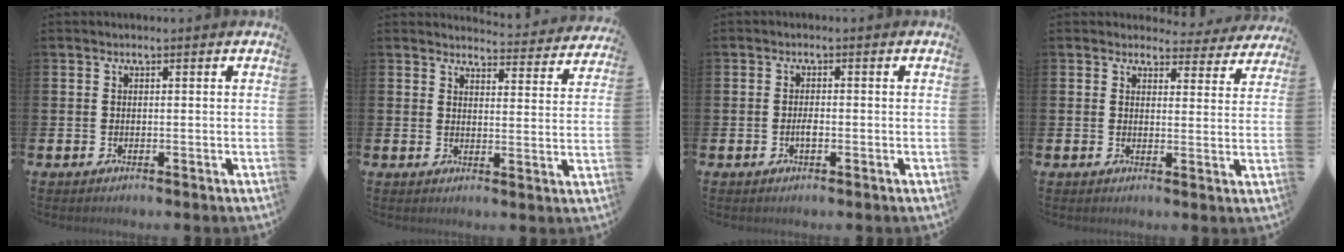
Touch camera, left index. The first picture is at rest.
{"total": 4.1, "force": [4.1, 0.4, 0.2], "torque": [-0.006, -0.032, 0.069]}
{"total": 1.4, "force": [-0.4, 0.5, 1.3], "torque": [-0.016, -0.003, -0.009]}
{"total": 3.4, "force": [3.1, 1.3, 0.2], "torque": [0.000, -0.023, 0.051]}